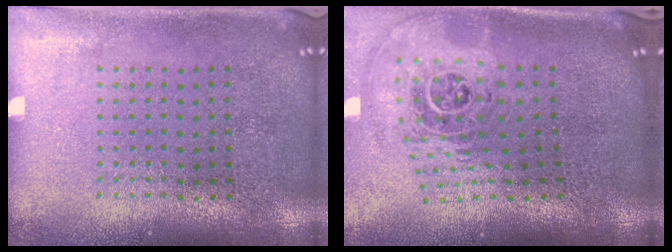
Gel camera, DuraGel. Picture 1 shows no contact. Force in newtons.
{"total": 2.1, "press": 1.6, "slide": 1.4}